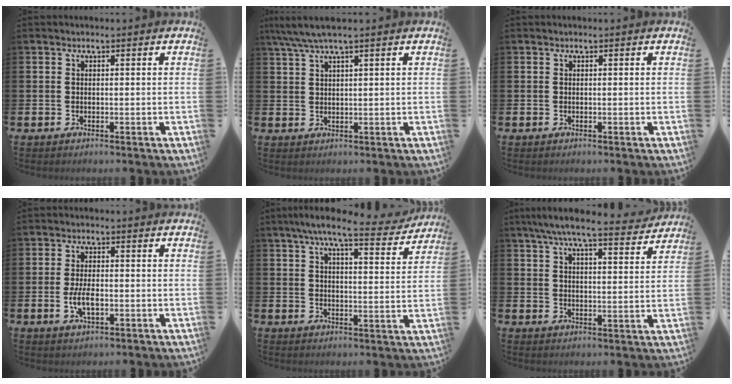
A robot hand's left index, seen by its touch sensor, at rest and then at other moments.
{"total": 3.8, "force": [2.9, 0.2, 2.4], "torque": [-0.053, -0.003, 0.053]}
{"total": 0.0}
{"total": 4.0, "force": [-0.9, 1.8, 3.4], "torque": [-0.060, -0.002, -0.018]}
{"total": 7.7, "force": [6.7, 1.0, 3.7], "torque": [-0.075, -0.030, 0.114]}
{"total": 7.3, "force": [6.7, 0.7, 2.9], "torque": [-0.067, -0.033, 0.117]}